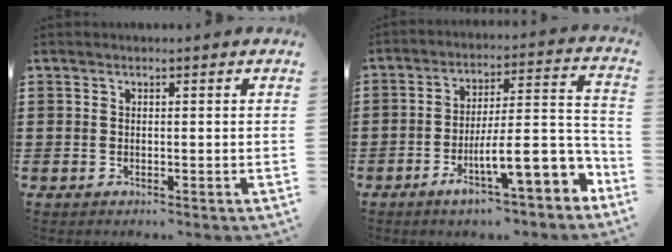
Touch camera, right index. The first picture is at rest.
{"total": 13.5, "force": [-5.4, 4.1, 11.7], "torque": [-0.169, -0.013, -0.093]}